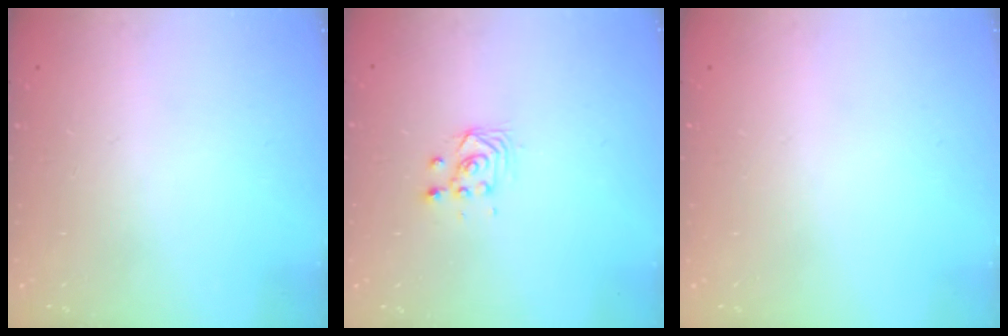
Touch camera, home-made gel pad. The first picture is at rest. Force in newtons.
{"total": 3.3, "press": 3.1, "slide": 1.0}
{"total": 0.0}